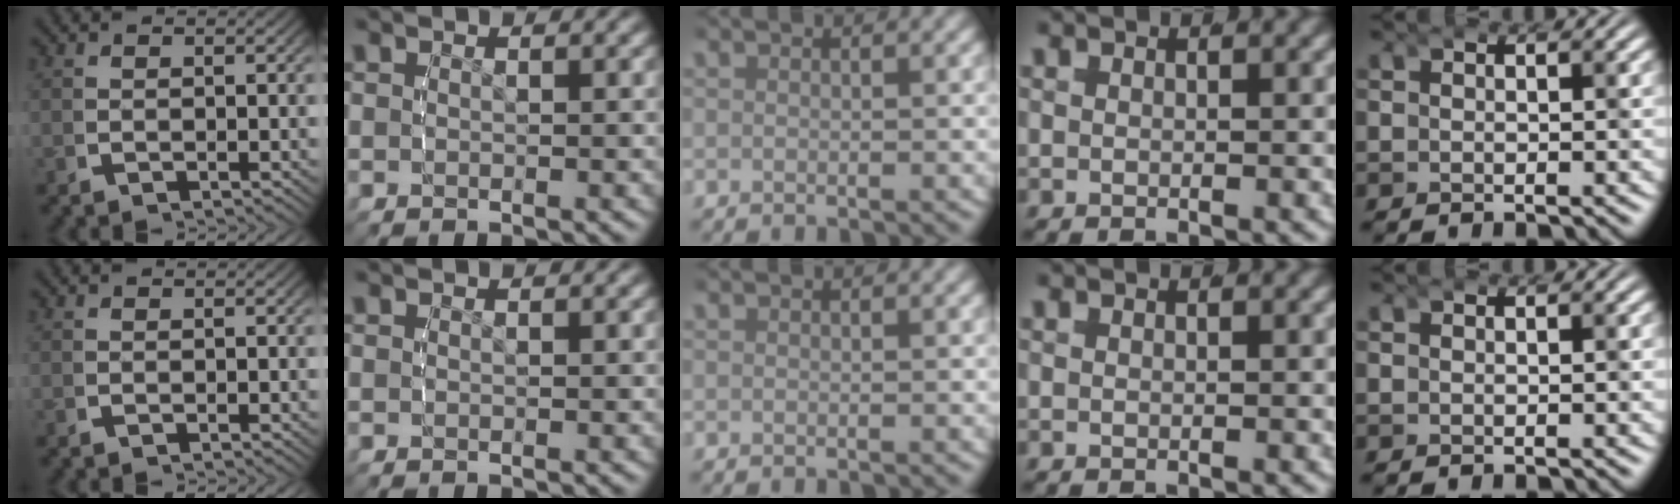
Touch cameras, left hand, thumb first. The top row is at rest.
{}